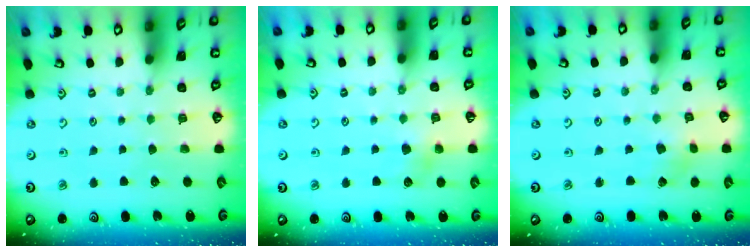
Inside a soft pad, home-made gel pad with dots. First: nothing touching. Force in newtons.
{"total": 4.4, "press": 4.3, "slide": 0.5}
{"total": 2.1, "press": 2.0, "slide": 0.3}